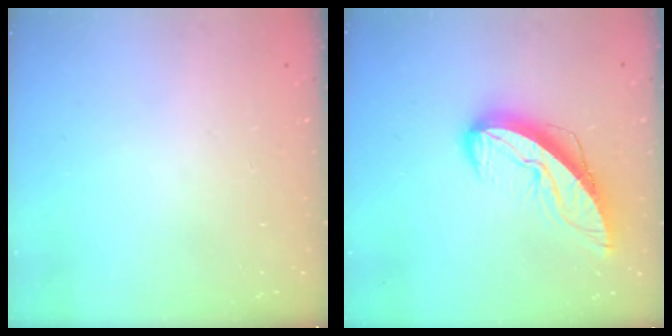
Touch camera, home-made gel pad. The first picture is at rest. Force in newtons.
{"total": 11.9, "press": 11.8, "slide": 0.9}